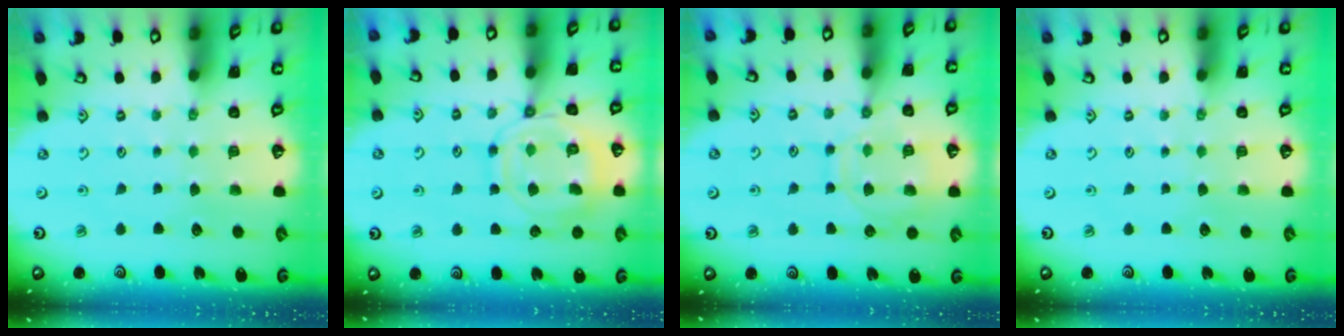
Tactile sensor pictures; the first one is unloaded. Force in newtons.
{"total": 12.4, "press": 12.3, "slide": 1.3}
{"total": 11.9, "press": 11.9, "slide": 1.2}
{"total": 0.0}